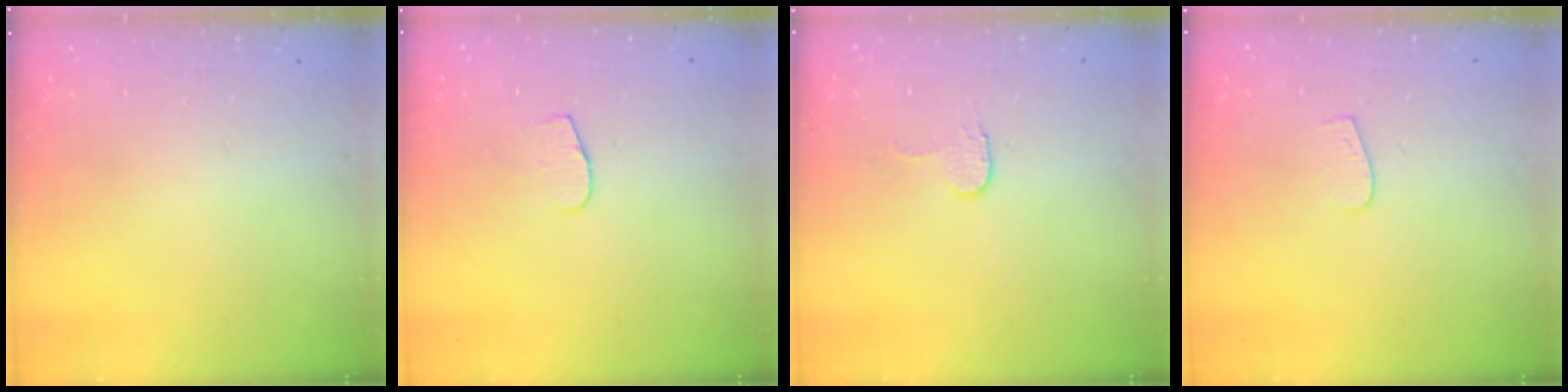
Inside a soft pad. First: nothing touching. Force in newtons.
{"total": 4.6, "press": 4.6, "slide": 0.4}
{"total": 3.2, "press": 3.2, "slide": 0.3}
{"total": 3.1, "press": 3.1, "slide": 0.2}